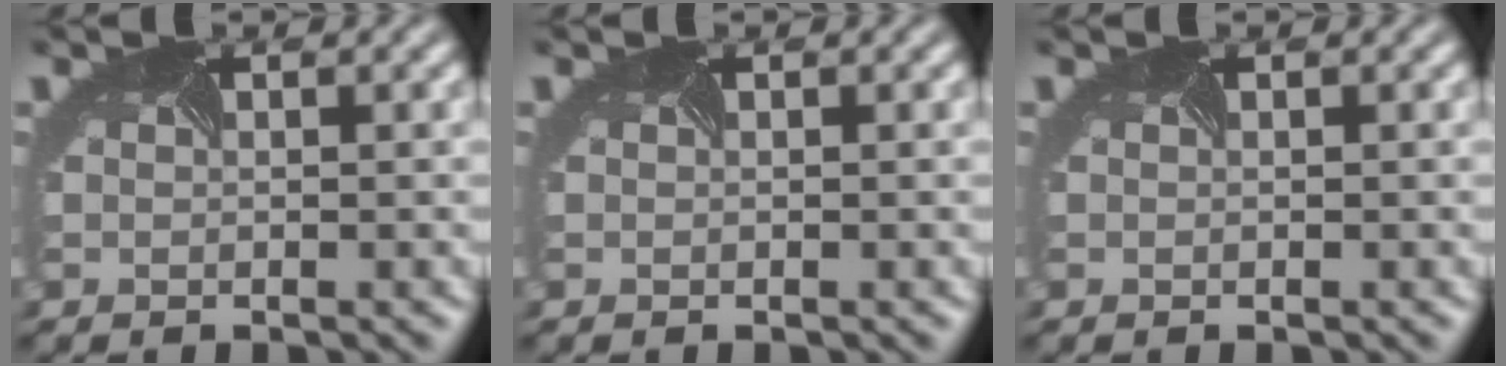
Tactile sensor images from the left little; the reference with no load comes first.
{"total": 0.0}
{"total": 0.0}